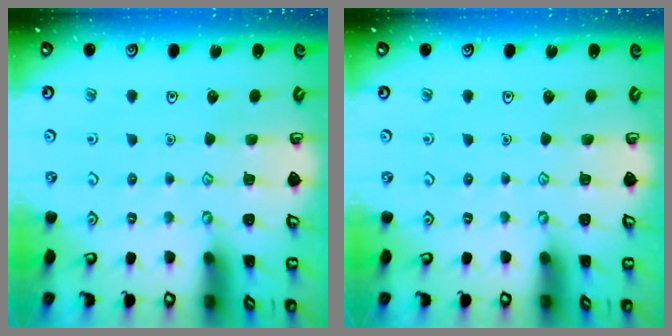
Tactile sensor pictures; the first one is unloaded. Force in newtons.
{"total": 0.0}